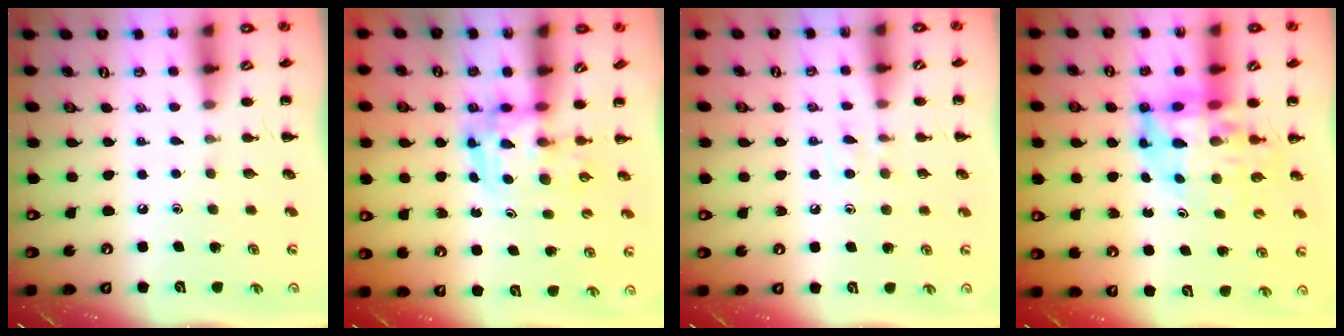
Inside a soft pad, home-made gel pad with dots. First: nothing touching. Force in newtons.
{"total": 3.5, "press": 3.5, "slide": 0.6}
{"total": 4.7, "press": 4.3, "slide": 1.8}
{"total": 10.7, "press": 10.2, "slide": 3.2}